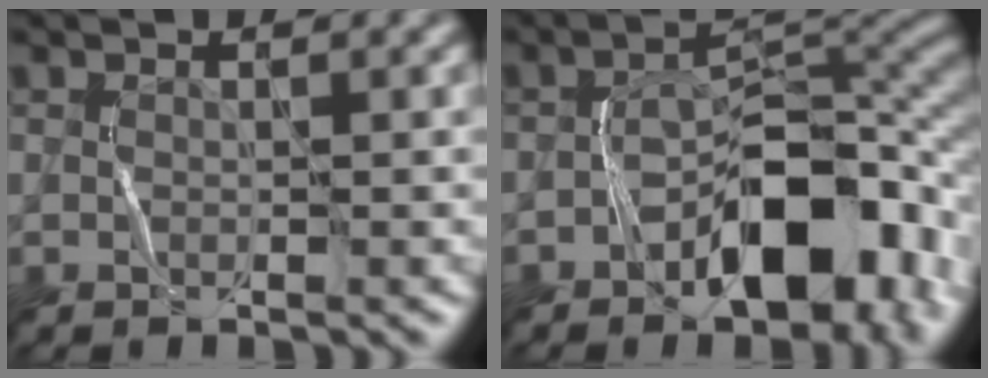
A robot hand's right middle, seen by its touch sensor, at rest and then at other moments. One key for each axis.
{"total": 9.6, "fx": -4.3, "fy": 4.9, "fz": 7.0, "tx": -0.086, "ty": 0.031, "tz": -0.076}